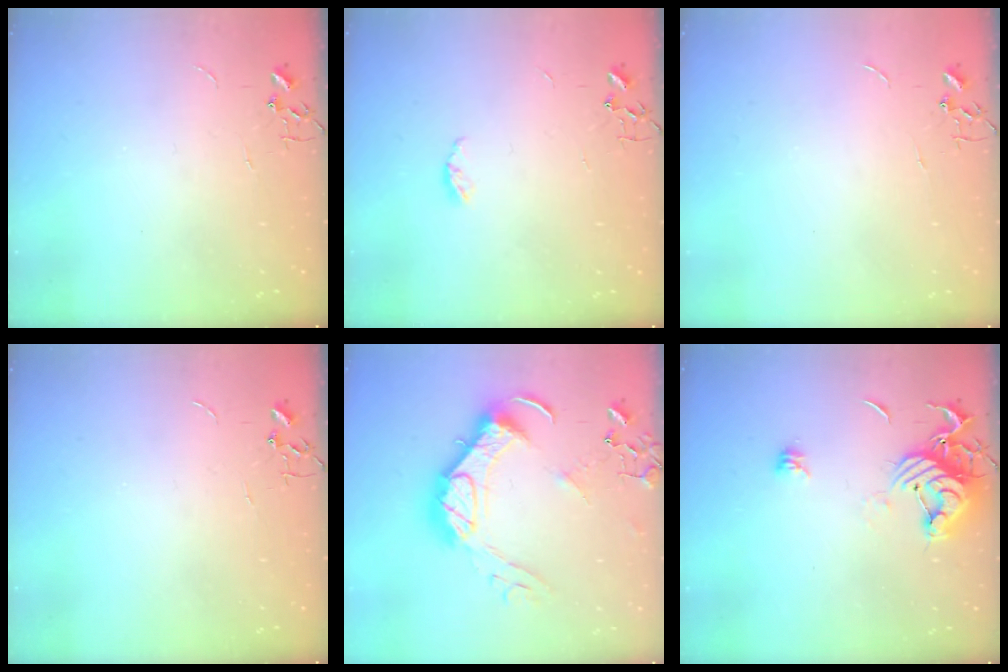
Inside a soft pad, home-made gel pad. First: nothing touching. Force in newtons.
{"total": 4.4, "press": 4.3, "slide": 0.6}
{"total": 0.0}
{"total": 0.0}
{"total": 18.8, "press": 18.7, "slide": 2.0}
{"total": 11.9, "press": 11.9, "slide": 0.9}